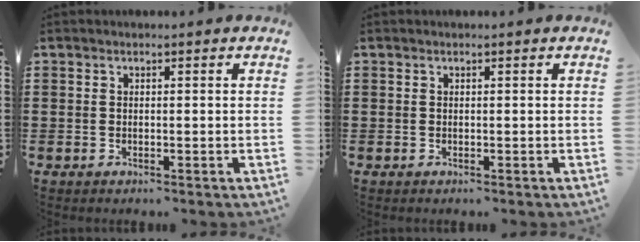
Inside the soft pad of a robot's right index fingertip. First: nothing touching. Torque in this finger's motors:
{"motor_torque": [-0.07, 0.07, 0.00, 0.00]}